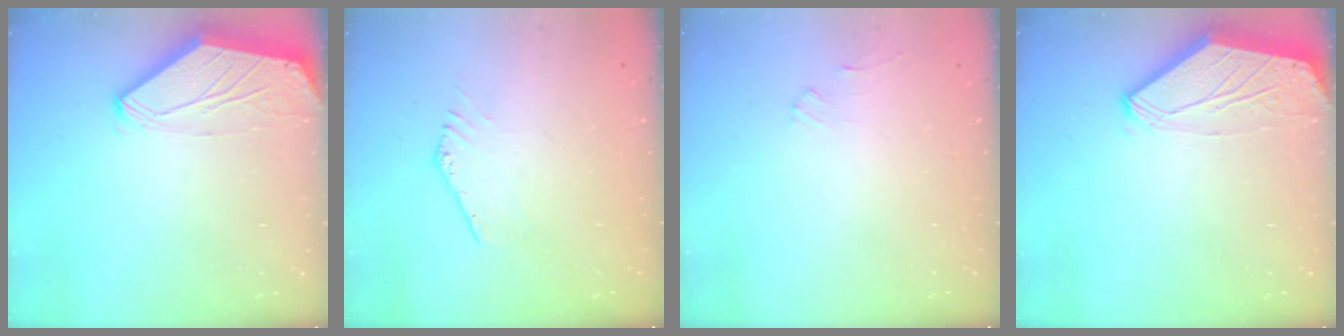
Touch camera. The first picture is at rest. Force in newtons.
{"total": 1.4, "press": 1.4, "slide": 0.1}
{"total": 0.6, "press": 0.5, "slide": 0.4}
{"total": 0.0}